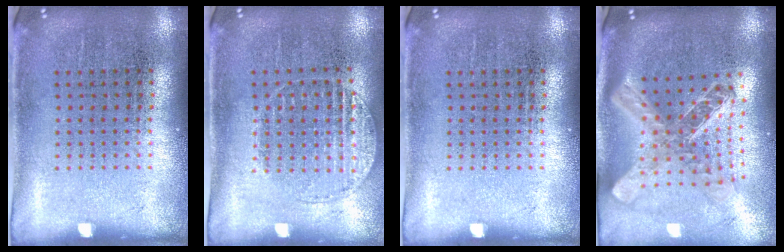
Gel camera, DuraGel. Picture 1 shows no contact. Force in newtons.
{"total": 1.1, "press": 1.1, "slide": 0.2}
{"total": 0.0}
{"total": 2.6, "press": 2.0, "slide": 1.7}